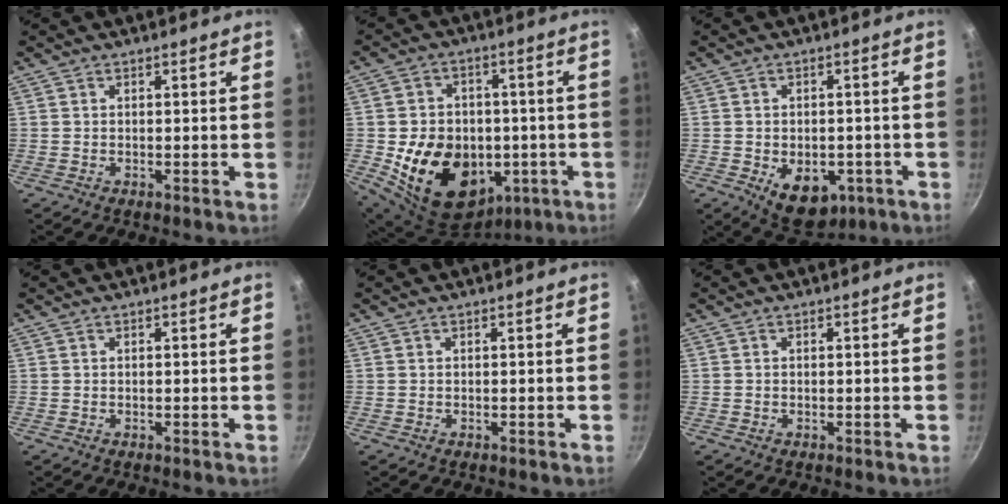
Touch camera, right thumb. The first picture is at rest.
{"total": 20.4, "force": [-3.6, 15.8, 12.4], "torque": [-0.186, 0.021, -0.033]}
{"total": 10.4, "force": [-3.4, 6.9, 6.9], "torque": [-0.065, 0.004, -0.031]}
{"total": 0.0}
{"total": 0.0}
{"total": 0.0}